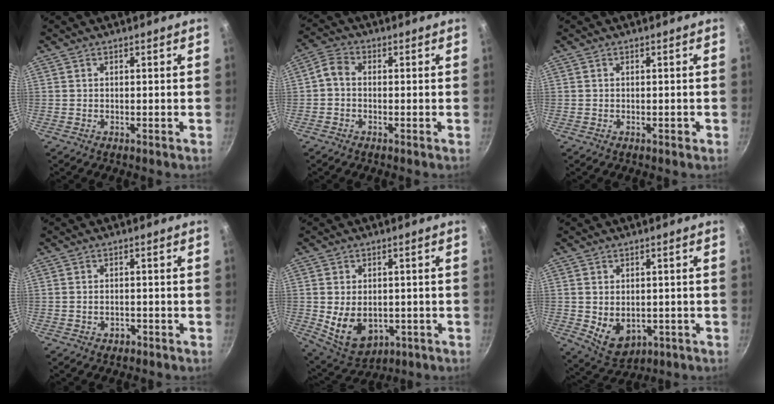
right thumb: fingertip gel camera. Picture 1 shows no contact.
{"total": 3.3, "force": [-0.8, 2.4, 2.1], "torque": [-0.048, 0.019, -0.030]}
{"total": 0.6, "force": [-0.2, 0.4, 0.3], "torque": [0.000, 0.003, -0.004]}
{"total": 1.6, "force": [-0.8, 1.1, 0.7], "torque": [-0.010, 0.008, -0.008]}
{"total": 10.3, "force": [-1.3, 7.3, 7.1], "torque": [-0.100, -0.010, 0.003]}
{"total": 7.4, "force": [-0.8, 5.5, 5.0], "torque": [-0.063, -0.010, 0.008]}